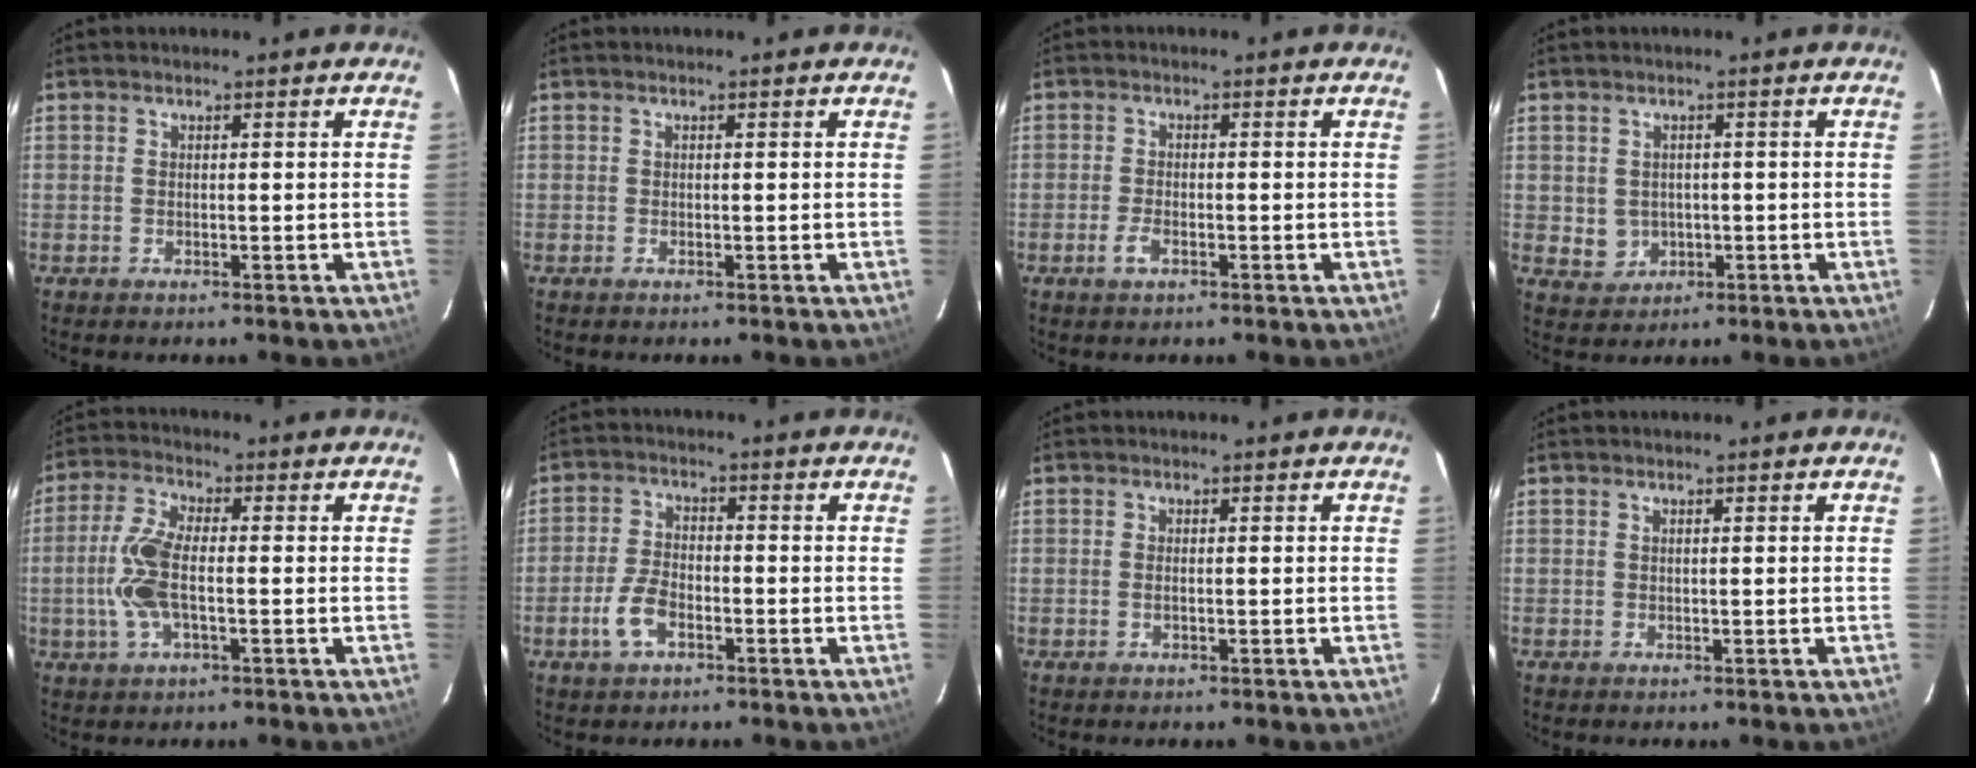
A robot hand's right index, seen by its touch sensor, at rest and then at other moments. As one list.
[{"total": 0.0}, {"total": 2.5, "force": [-1.3, 1.1, 1.8], "torque": [-0.042, 0.000, -0.024]}, {"total": 3.9, "force": [-0.1, 3.8, 0.8], "torque": [-0.020, 0.010, 0.014]}, {"total": 9.0, "force": [-1.3, 3.4, 8.2], "torque": [-0.181, 0.006, -0.028]}, {"total": 5.8, "force": [-2.8, 3.0, 4.1], "torque": [-0.092, 0.005, -0.051]}, {"total": 0.9, "force": [-0.2, 0.1, 0.8], "torque": [-0.017, 0.001, -0.004]}, {"total": 0.0}]